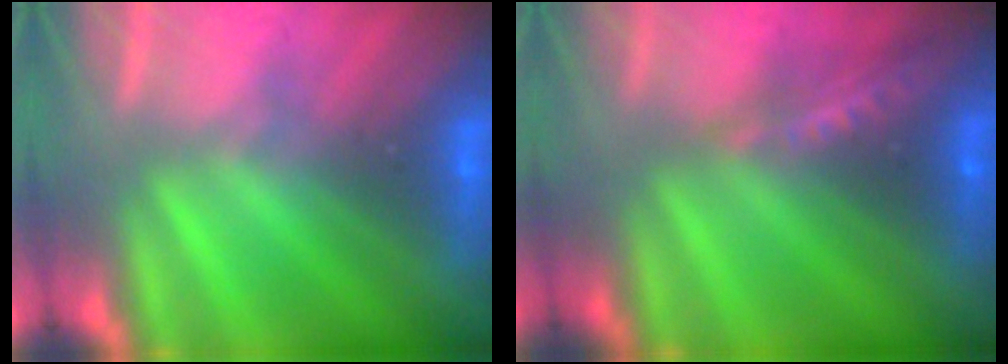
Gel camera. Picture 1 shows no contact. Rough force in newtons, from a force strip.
{"total": 3.9}